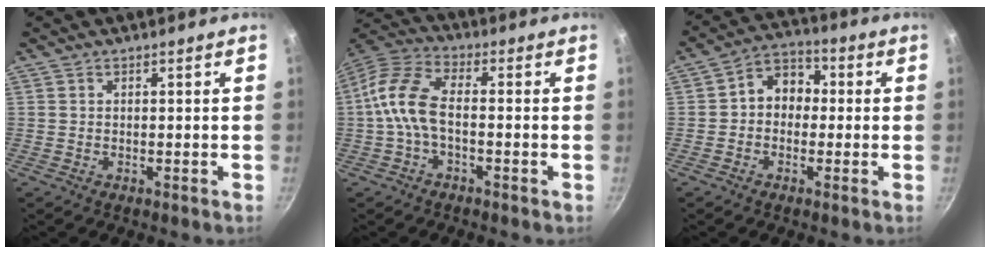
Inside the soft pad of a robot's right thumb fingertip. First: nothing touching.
{"total": 9.4, "force": [-1.9, 5.0, 7.8], "torque": [-0.162, 0.035, -0.054]}
{"total": 7.8, "force": [0.1, 6.4, 4.6], "torque": [-0.029, 0.024, -0.018]}